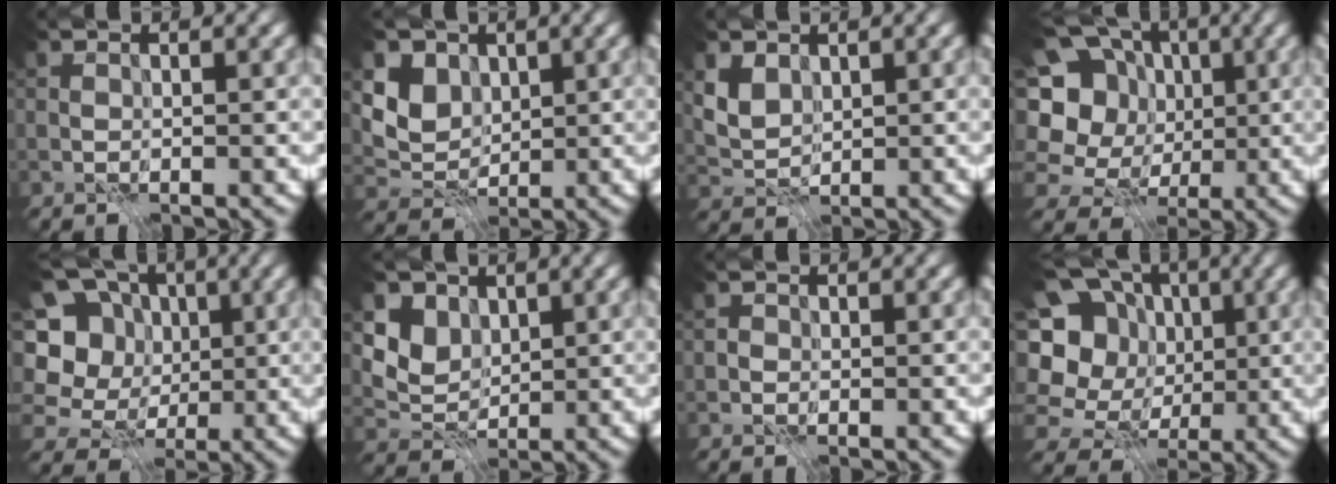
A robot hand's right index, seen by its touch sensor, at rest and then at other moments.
{"total": 5.5, "force": [2.7, 4.4, 2.1], "torque": [-0.059, -0.015, 0.056]}
{"total": 2.9, "force": [1.4, 2.1, 1.4], "torque": [-0.037, -0.006, 0.028]}
{"total": 11.7, "force": [1.5, 10.3, 5.4], "torque": [-0.145, 0.037, -0.002]}
{"total": 9.2, "force": [1.4, 8.1, 4.1], "torque": [-0.105, 0.033, -0.009]}
{"total": 5.0, "force": [2.6, 4.0, 1.8], "torque": [-0.057, -0.018, 0.063]}
{"total": 0.5, "force": [-0.2, 0.5, 0.0], "torque": [0.004, -0.002, -0.006]}
{"total": 12.7, "force": [1.0, 11.2, 6.0], "torque": [-0.155, 0.034, -0.002]}